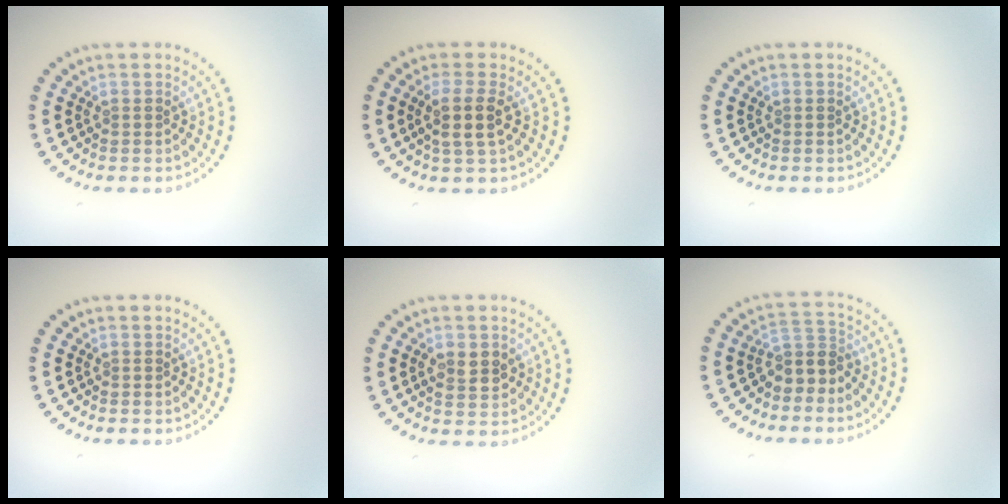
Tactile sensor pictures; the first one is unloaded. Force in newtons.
{"total": 2.7, "press": 2.3, "slide": 1.4}
{"total": 0.0}
{"total": 0.0}
{"total": 2.4, "press": 2.4, "slide": 0.2}
{"total": 2.6, "press": 2.0, "slide": 1.7}